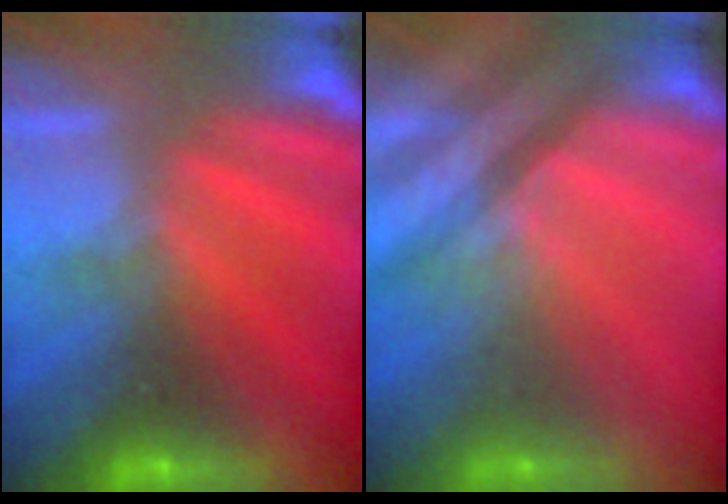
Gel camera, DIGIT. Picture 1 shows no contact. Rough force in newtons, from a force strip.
{"total": 2.4}